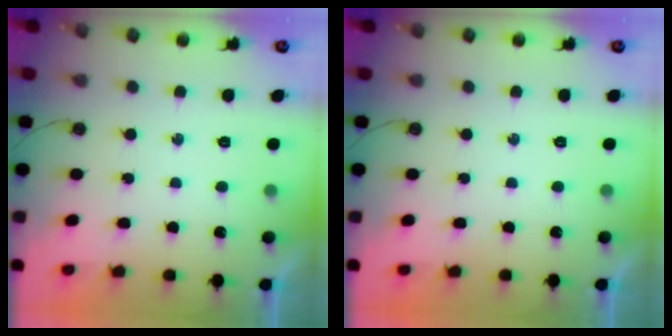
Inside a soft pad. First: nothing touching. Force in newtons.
{"total": 0.0}